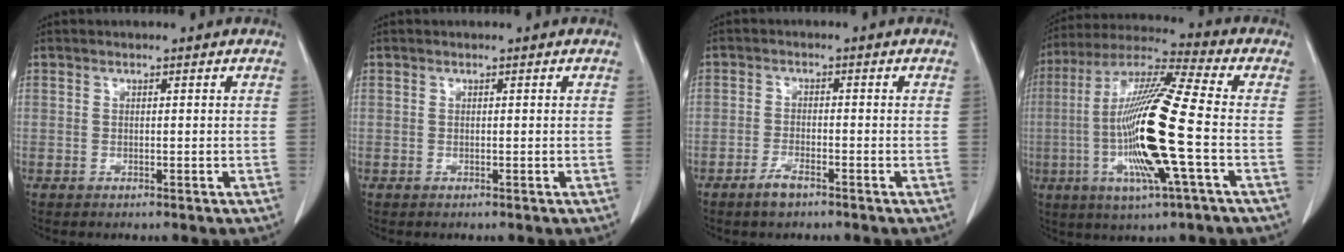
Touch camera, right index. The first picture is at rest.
{"total": 0.0}
{"total": 2.8, "force": [-2.1, 0.7, 1.8], "torque": [-0.040, -0.001, -0.039]}
{"total": 18.4, "force": [-3.4, 0.4, 18.1], "torque": [-0.370, -0.011, -0.073]}